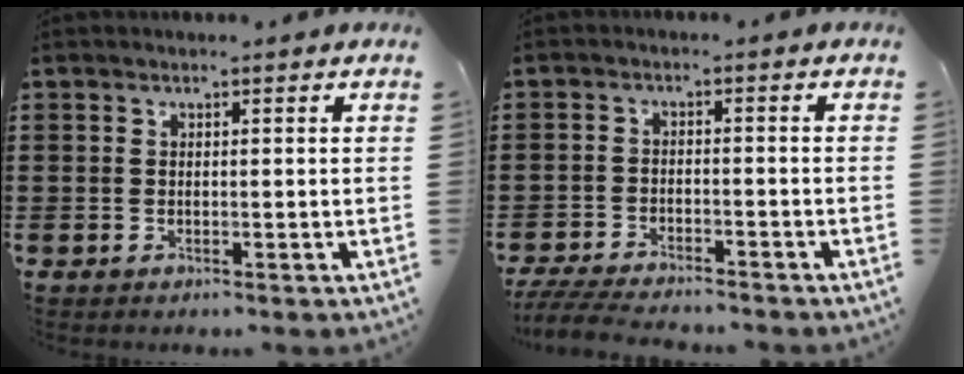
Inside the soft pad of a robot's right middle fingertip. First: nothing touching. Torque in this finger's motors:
{"motor_torque": [0.63, -0.43, 0.20, 0.09]}